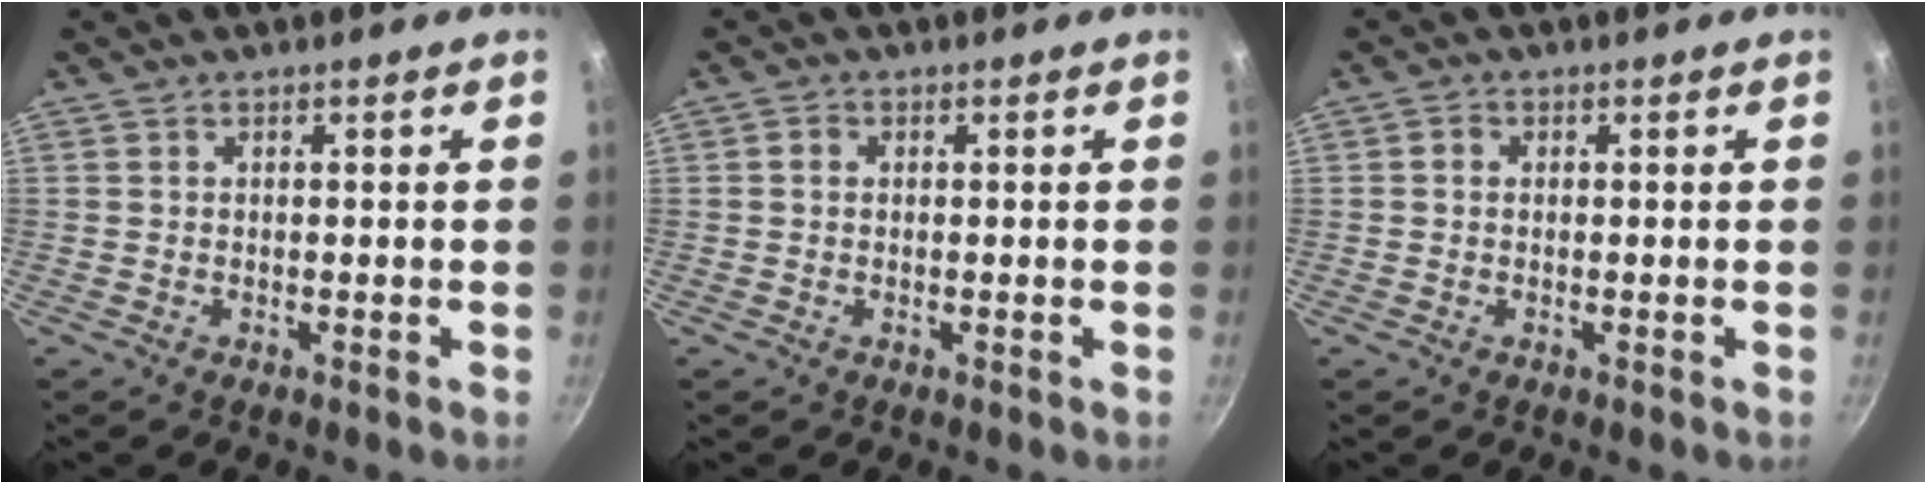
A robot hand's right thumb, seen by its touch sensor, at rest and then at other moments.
{"total": 1.4, "force": [0.2, 1.2, 0.7], "torque": [-0.011, 0.005, 0.001]}
{"total": 1.5, "force": [0.1, 1.3, 0.7], "torque": [-0.012, 0.006, 0.000]}